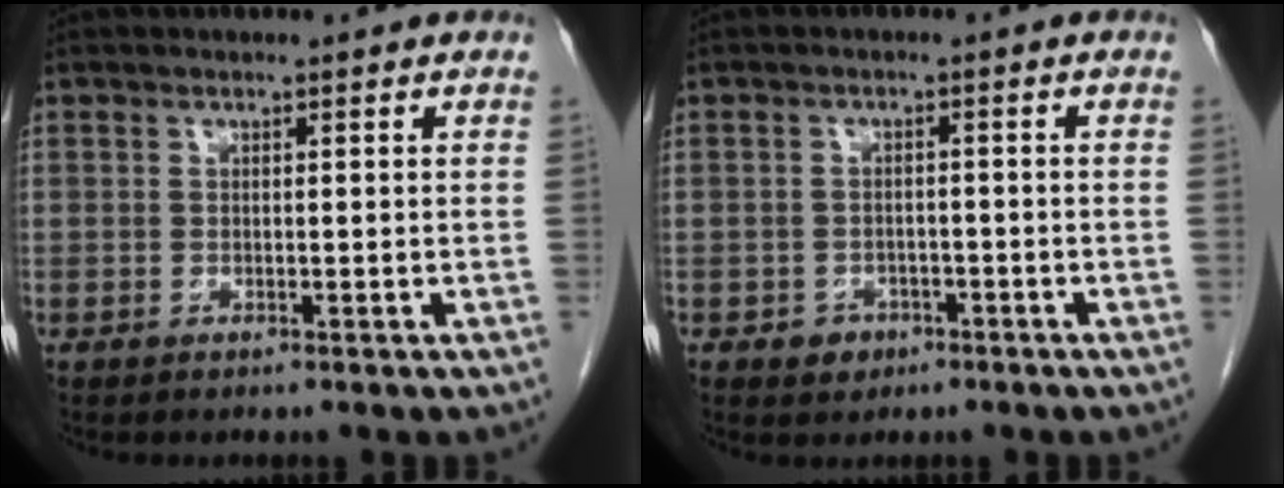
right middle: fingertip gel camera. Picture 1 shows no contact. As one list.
[{"total": 2.6, "force": [-1.5, 2.0, 0.8], "torque": [-0.010, 0.006, -0.016]}]